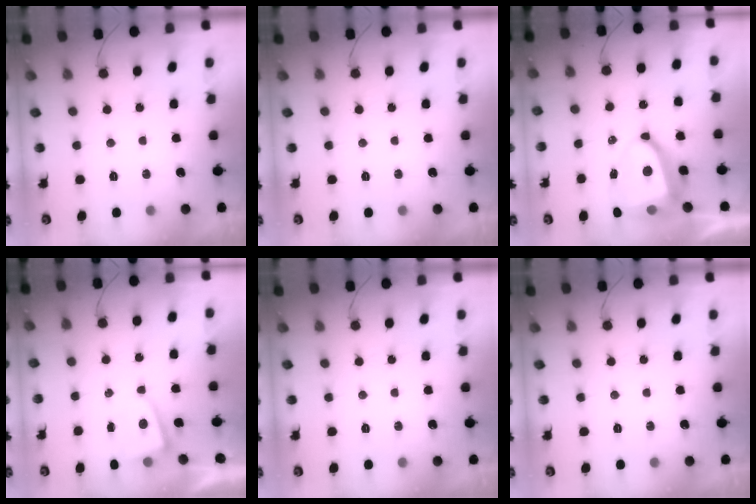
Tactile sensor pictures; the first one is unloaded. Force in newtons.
{"total": 0.0}
{"total": 10.1, "press": 10.0, "slide": 1.2}
{"total": 1.2, "press": 1.2, "slide": 0.2}
{"total": 0.0}
{"total": 0.0}